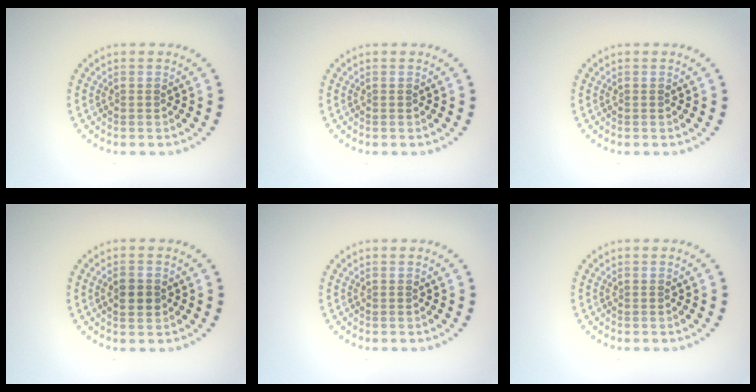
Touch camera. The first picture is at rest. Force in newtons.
{"total": 0.0}
{"total": 0.0}
{"total": 1.9, "press": 1.9, "slide": 0.1}
{"total": 0.0}
{"total": 0.0}